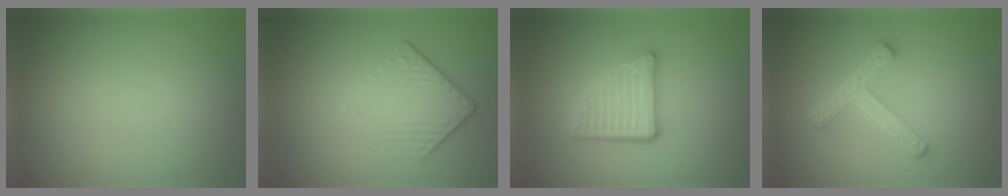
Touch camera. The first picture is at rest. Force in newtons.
{"total": 4.3, "press": 2.8, "slide": 3.3}
{"total": 4.8, "press": 3.4, "slide": 3.3}
{"total": 4.2, "press": 3.2, "slide": 2.8}